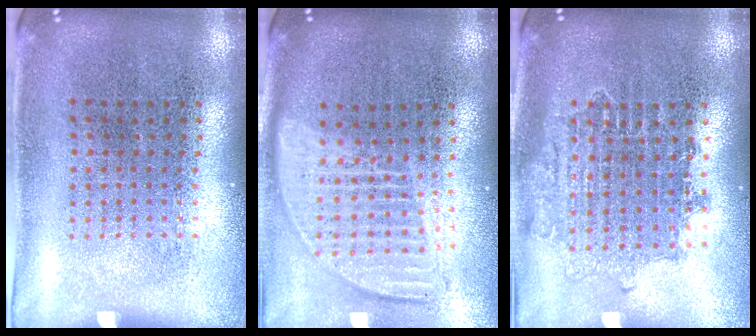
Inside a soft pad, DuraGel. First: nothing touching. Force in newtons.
{"total": 1.8, "press": 1.6, "slide": 0.9}
{"total": 1.6, "press": 1.3, "slide": 0.9}